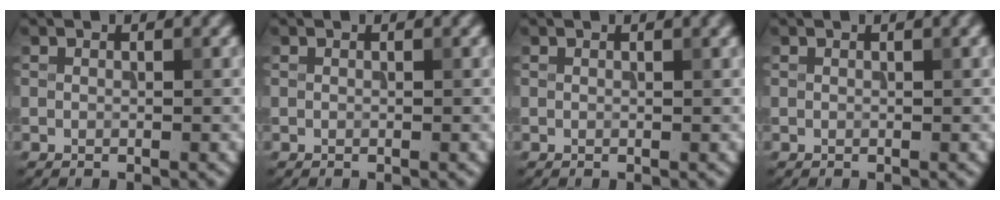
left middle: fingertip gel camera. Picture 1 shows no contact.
{"total": 0.0}
{"total": 1.0, "force": [0.6, 0.3, 0.8], "torque": [-0.003, 0.005, 0.006]}
{"total": 0.7, "force": [0.3, 0.2, 0.6], "torque": [-0.004, 0.007, 0.003]}